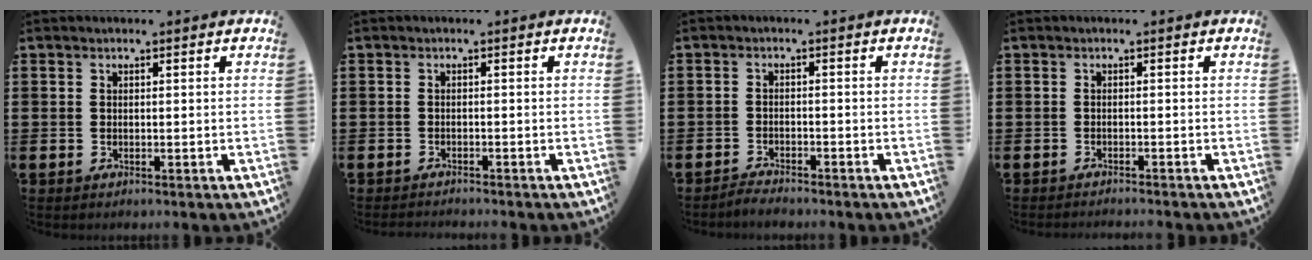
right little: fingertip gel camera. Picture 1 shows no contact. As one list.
[{"total": 0.8, "force": [-0.8, -0.1, 0.0], "torque": [-0.001, 0.000, -0.017]}, {"total": 1.6, "force": [-1.6, 0.0, -0.1], "torque": [-0.004, 0.003, -0.033]}, {"total": 0.7, "force": [-0.7, -0.2, -0.1], "torque": [0.001, 0.000, -0.015]}]